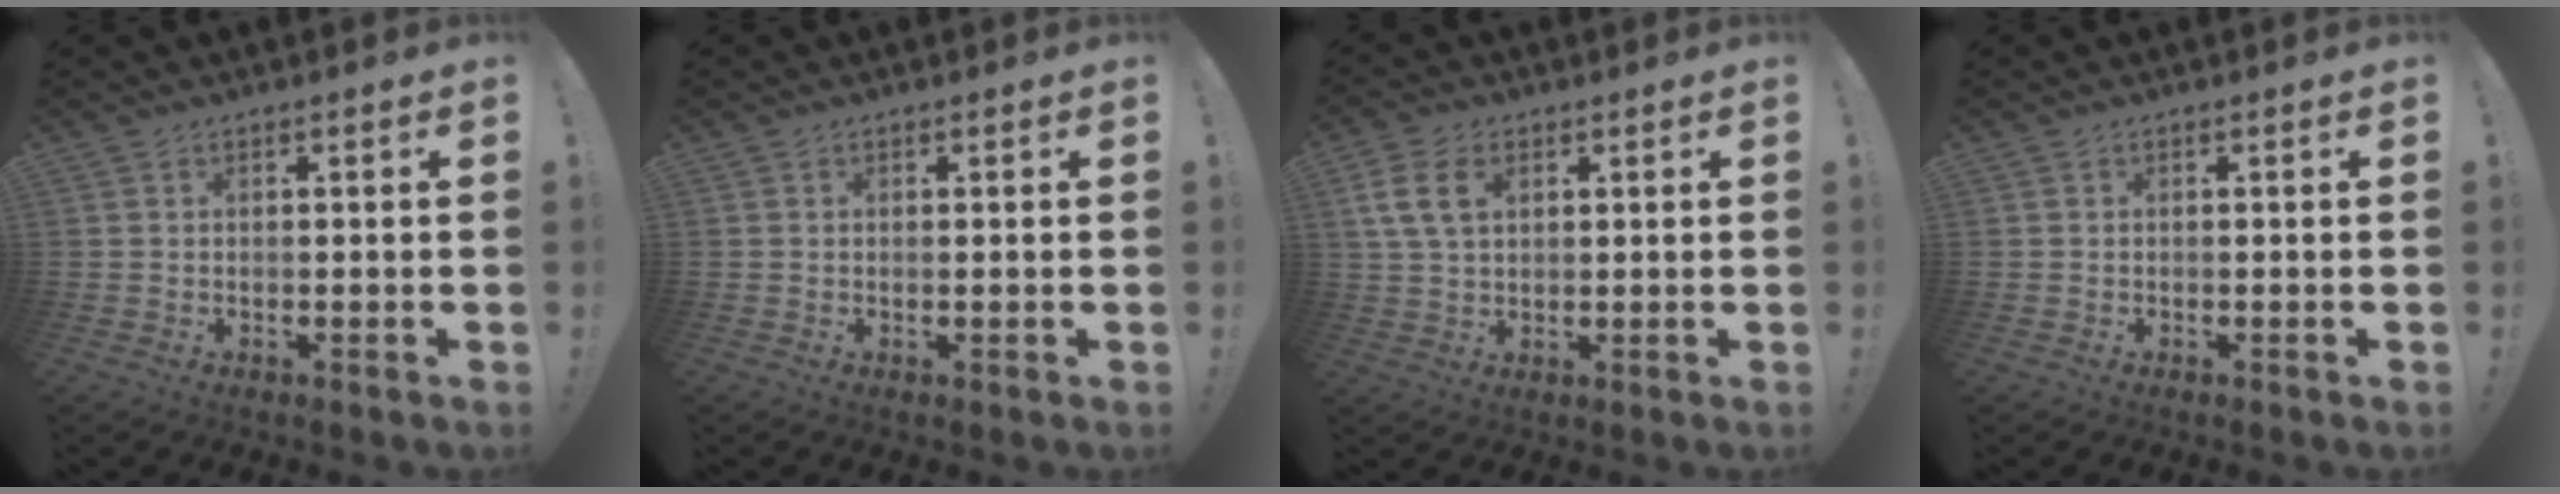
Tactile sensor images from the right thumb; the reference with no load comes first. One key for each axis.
{"total": 0.6, "fx": 0.3, "fy": 0.0, "fz": 0.5, "tx": -0.001, "ty": -0.003, "tz": 0.002}
{"total": 10.0, "fx": 3.2, "fy": 6.5, "fz": 6.9, "tx": -0.131, "ty": 0.006, "tz": 0.064}
{"total": 0.0}